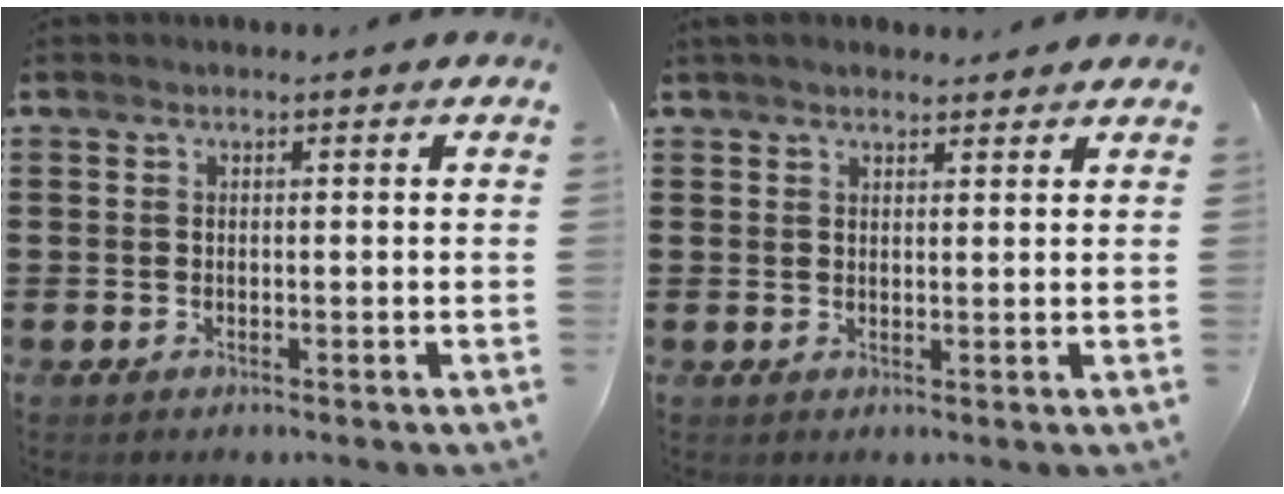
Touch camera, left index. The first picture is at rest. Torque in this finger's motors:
{"motor_torque": [2.14, 0.00, 0.40, 0.06]}